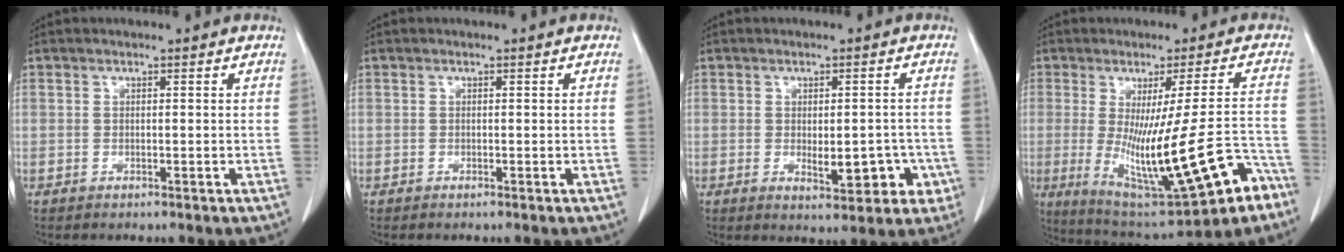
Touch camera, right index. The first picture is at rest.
{"total": 0.0}
{"total": 6.9, "force": [-1.7, 3.2, 5.9], "torque": [-0.067, 0.005, -0.012]}
{"total": 20.0, "force": [-7.4, 3.0, 18.3], "torque": [-0.278, -0.026, -0.095]}